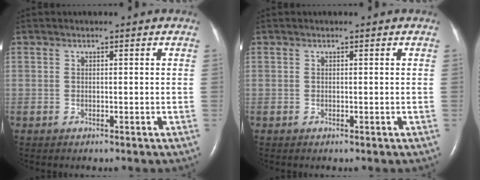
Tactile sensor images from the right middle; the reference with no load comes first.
{"total": 0.0}